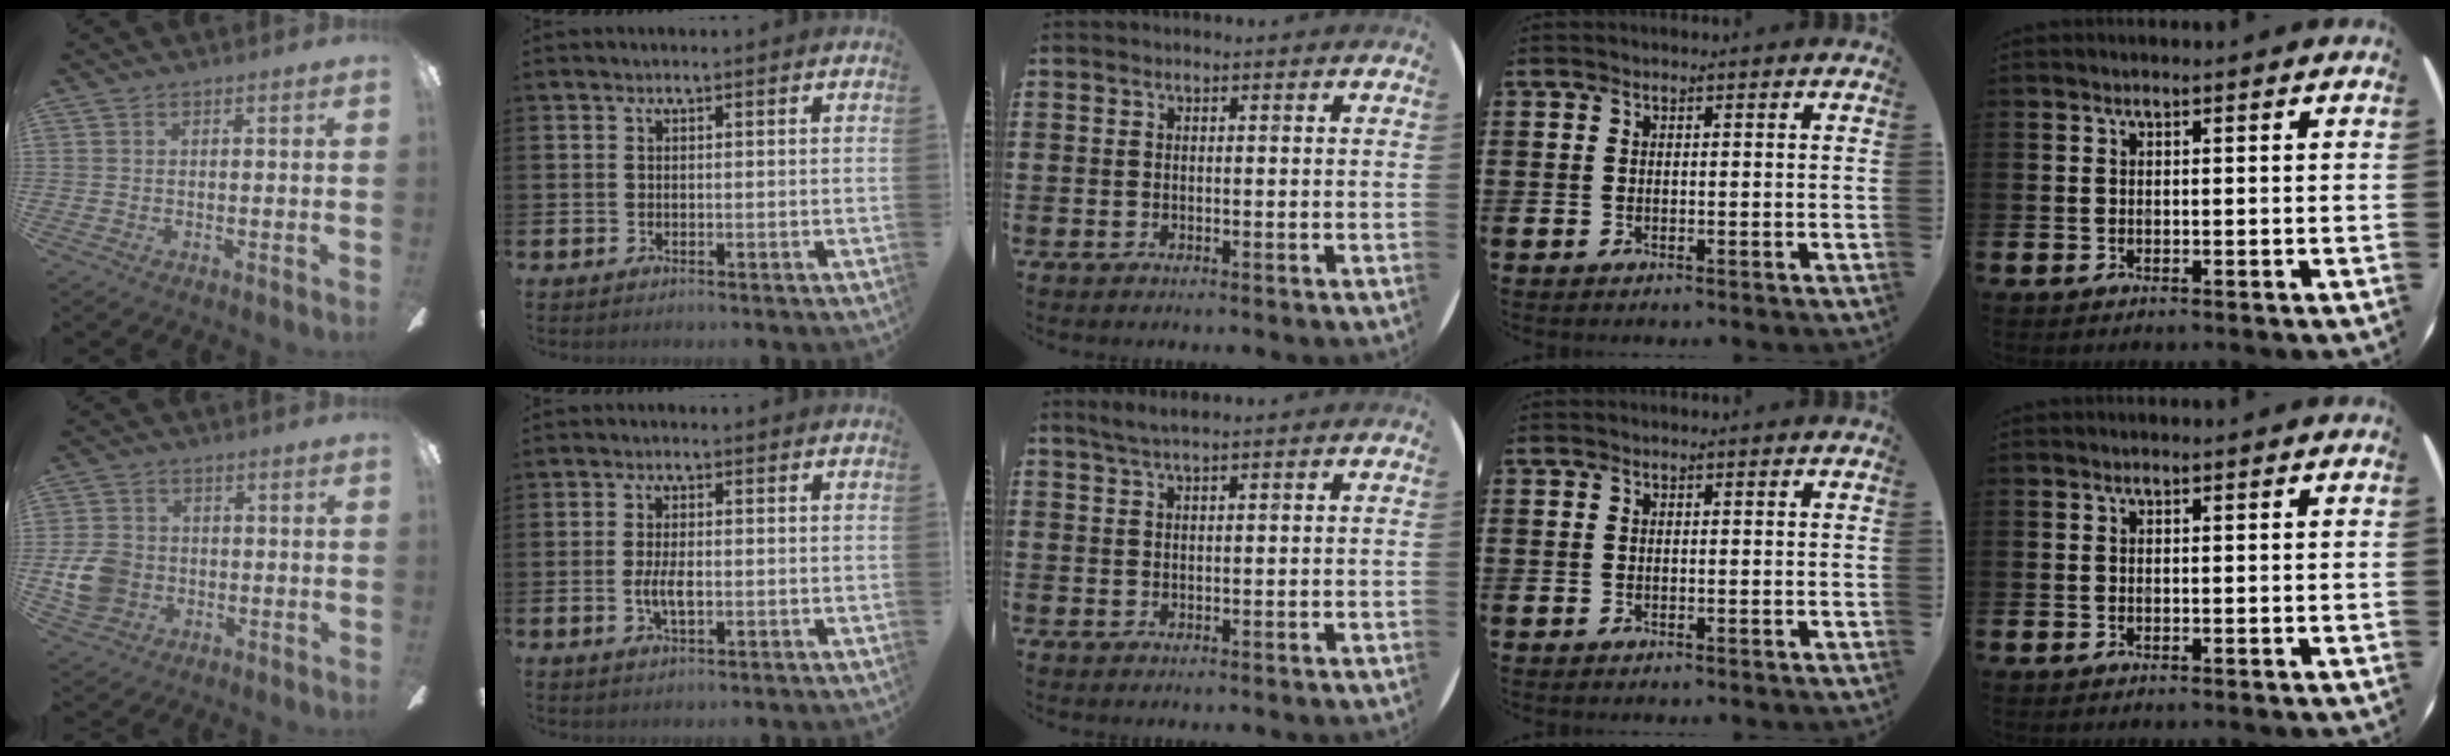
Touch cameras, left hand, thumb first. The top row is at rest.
{"thumb": {"total": 8.3, "force": [-1.3, 7.2, 3.9], "torque": [-0.082, 0.016, -0.022]}, "index": {"total": 3.4, "force": [-0.4, 1.5, 3.0], "torque": [-0.054, 0.003, -0.008]}, "middle": {"total": 1.9, "force": [1.6, 0.0, 1.1], "torque": [-0.021, 0.003, 0.028]}}